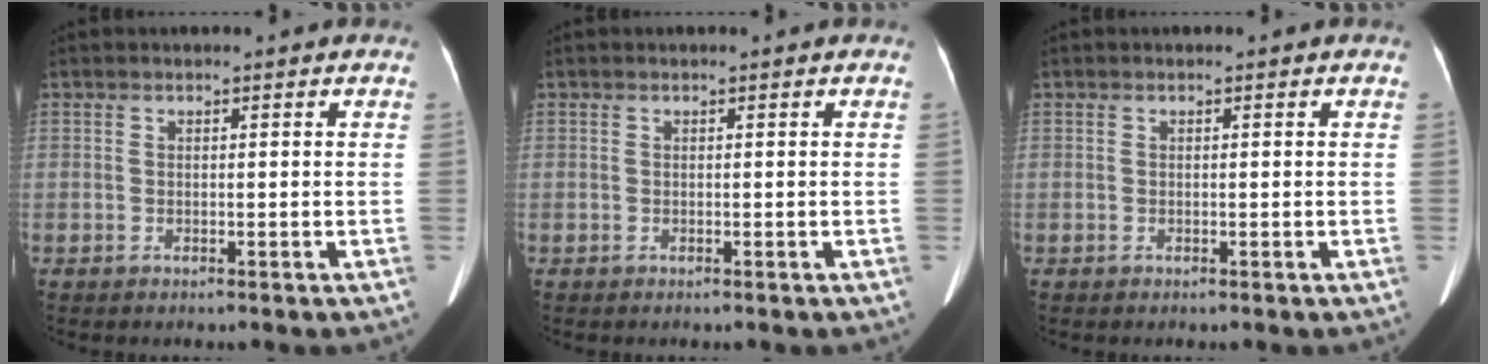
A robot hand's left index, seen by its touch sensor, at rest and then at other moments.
{"total": 0.0}
{"total": 0.0}